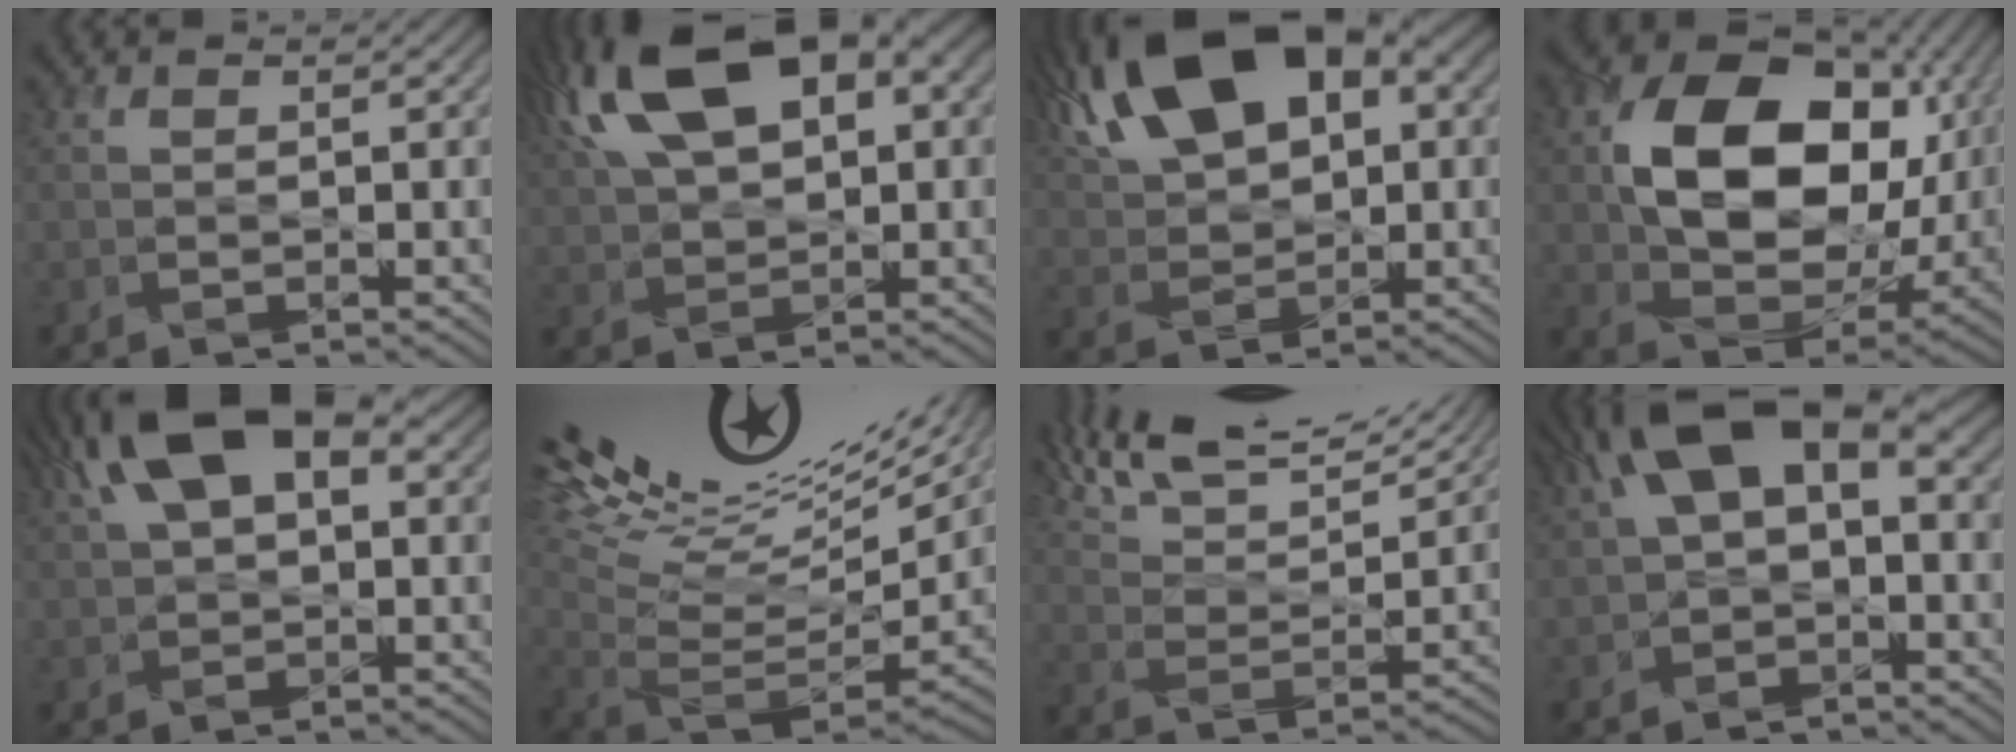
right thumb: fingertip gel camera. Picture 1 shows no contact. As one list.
[{"total": 16.7, "force": [6.9, 8.4, 12.7], "torque": [-0.262, 0.036, 0.111]}, {"total": 18.8, "force": [8.4, 9.9, 13.6], "torque": [-0.269, 0.061, 0.119]}, {"total": 16.6, "force": [2.9, 11.6, 11.4], "torque": [-0.217, -0.013, 0.068]}, {"total": 14.1, "force": [5.8, 7.0, 10.8], "torque": [-0.197, 0.026, 0.082]}, {"total": 19.9, "force": [12.0, 6.1, 14.7], "torque": [-0.275, 0.052, 0.202]}, {"total": 14.9, "force": [12.0, 3.9, 7.9], "torque": [-0.177, 0.007, 0.182]}, {"total": 10.5, "force": [3.0, 5.5, 8.4], "torque": [-0.168, 0.024, 0.043]}]